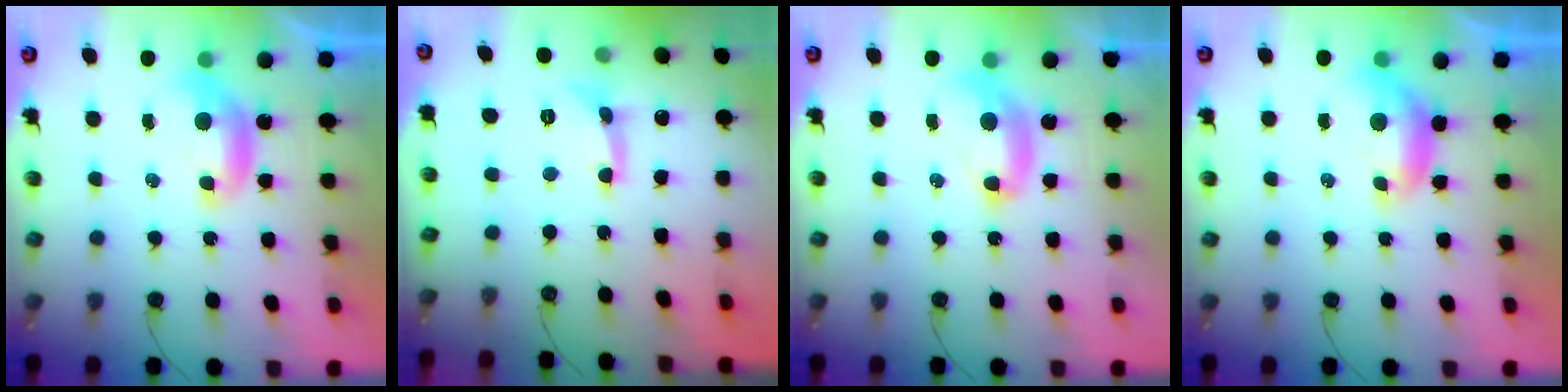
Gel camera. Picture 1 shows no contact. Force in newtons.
{"total": 1.4, "press": 1.3, "slide": 0.3}
{"total": 2.6, "press": 2.6, "slide": 0.1}
{"total": 0.7, "press": 0.3, "slide": 0.6}